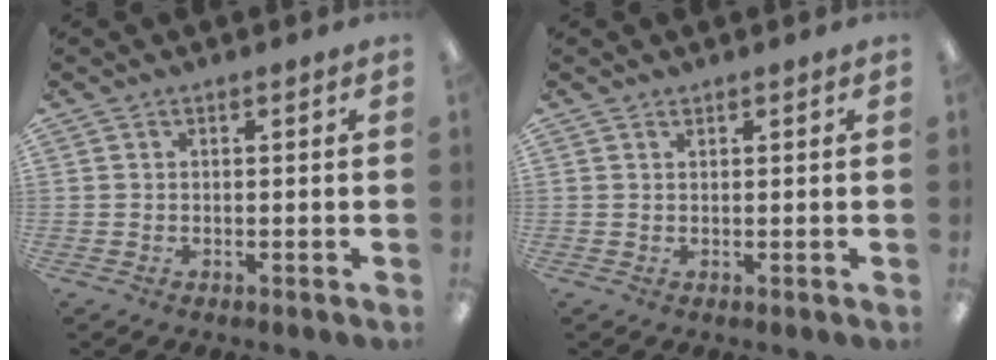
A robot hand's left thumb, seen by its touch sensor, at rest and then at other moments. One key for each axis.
{"total": 0.5, "fx": 0.4, "fy": 0.2, "fz": 0.2, "tx": -0.005, "ty": 0.001, "tz": 0.008}